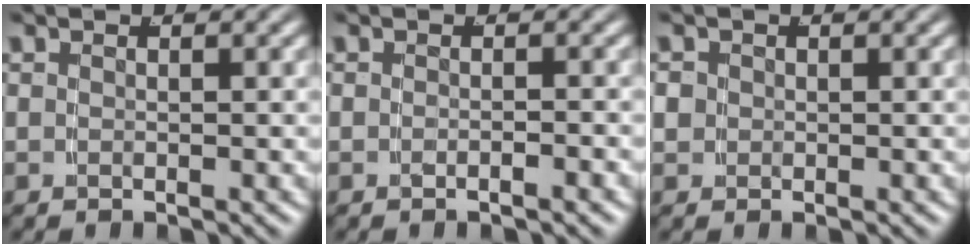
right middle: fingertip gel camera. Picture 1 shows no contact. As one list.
[{"total": 0.8, "force": [-0.7, -0.4, 0.2], "torque": [0.001, 0.004, -0.015]}, {"total": 1.3, "force": [0.0, 1.2, 0.4], "torque": [-0.019, -0.008, 0.004]}]